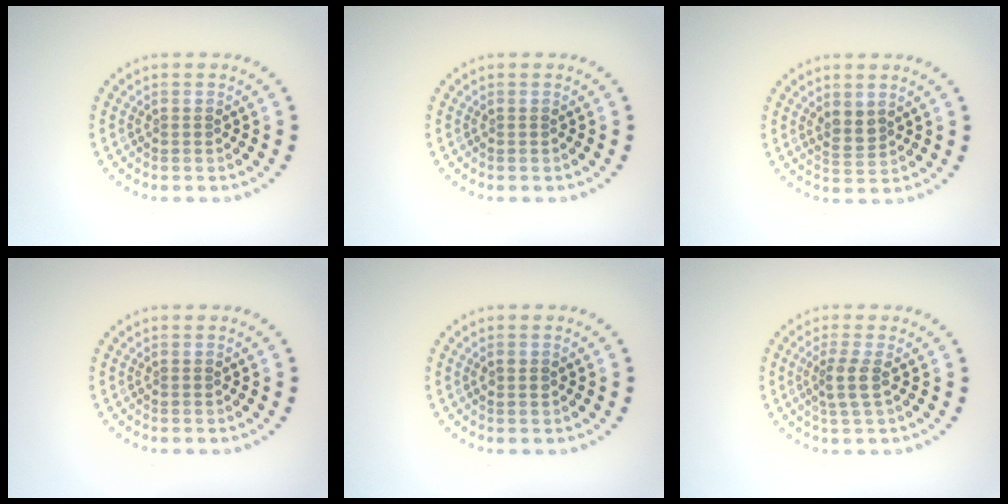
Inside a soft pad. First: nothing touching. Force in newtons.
{"total": 0.0}
{"total": 1.8, "press": 1.6, "slide": 0.7}
{"total": 0.0}
{"total": 0.9, "press": 0.9, "slide": 0.1}
{"total": 2.1, "press": 1.7, "slide": 1.3}